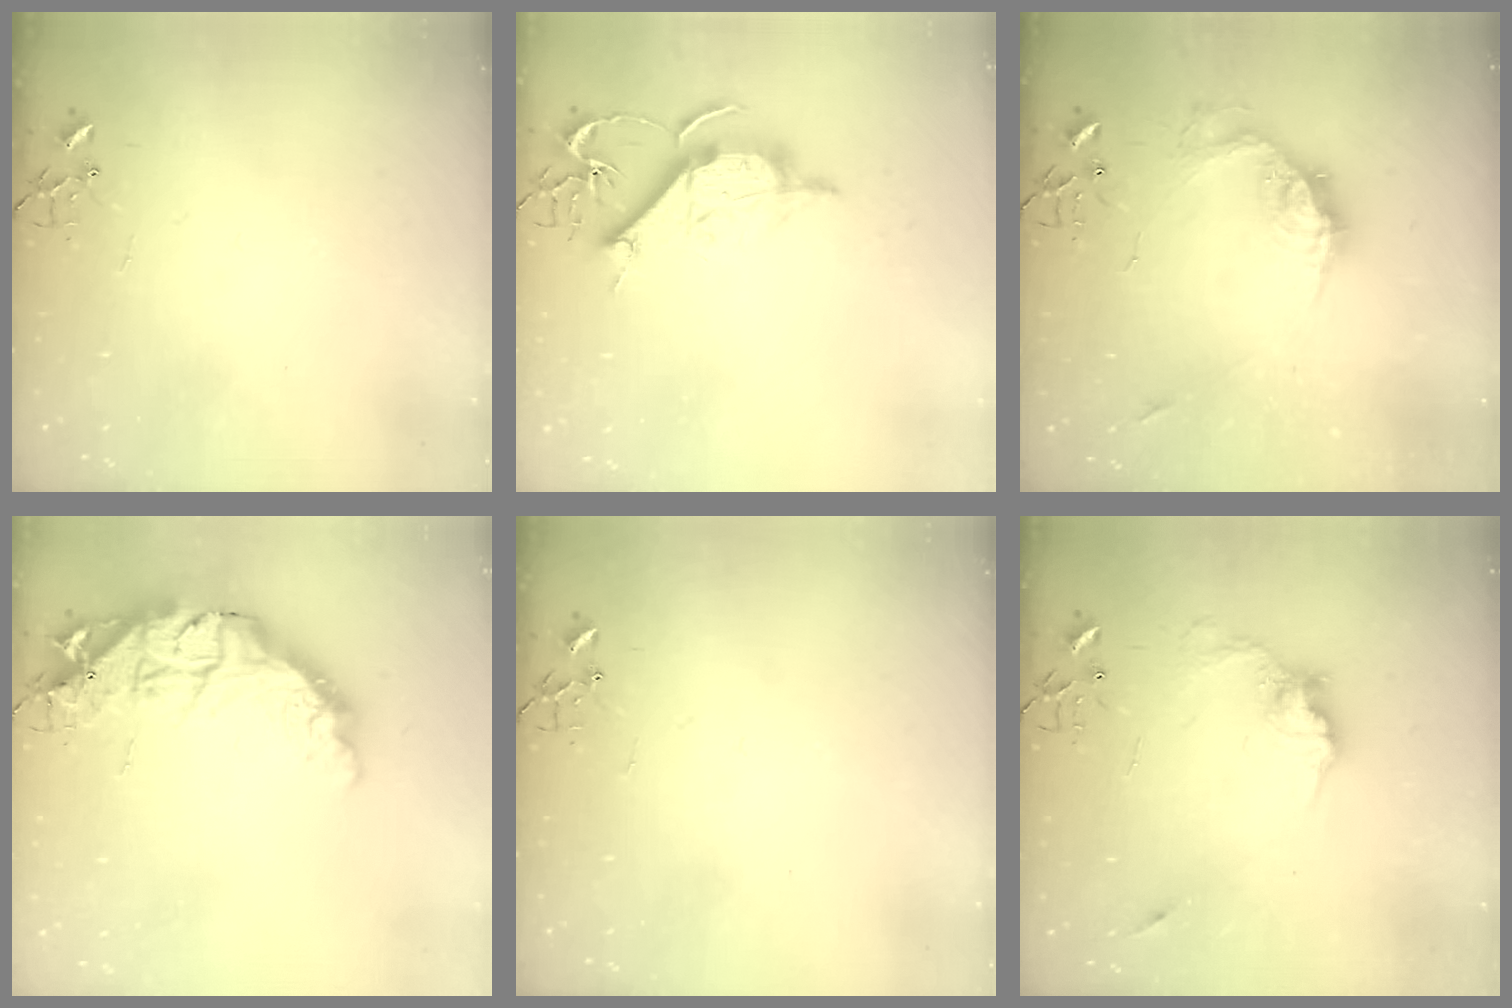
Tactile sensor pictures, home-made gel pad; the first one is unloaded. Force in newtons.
{"total": 11.7, "press": 11.7, "slide": 0.6}
{"total": 14.2, "press": 14.2, "slide": 1.3}
{"total": 21.4, "press": 21.3, "slide": 2.0}
{"total": 0.0}
{"total": 11.5, "press": 11.5, "slide": 0.8}